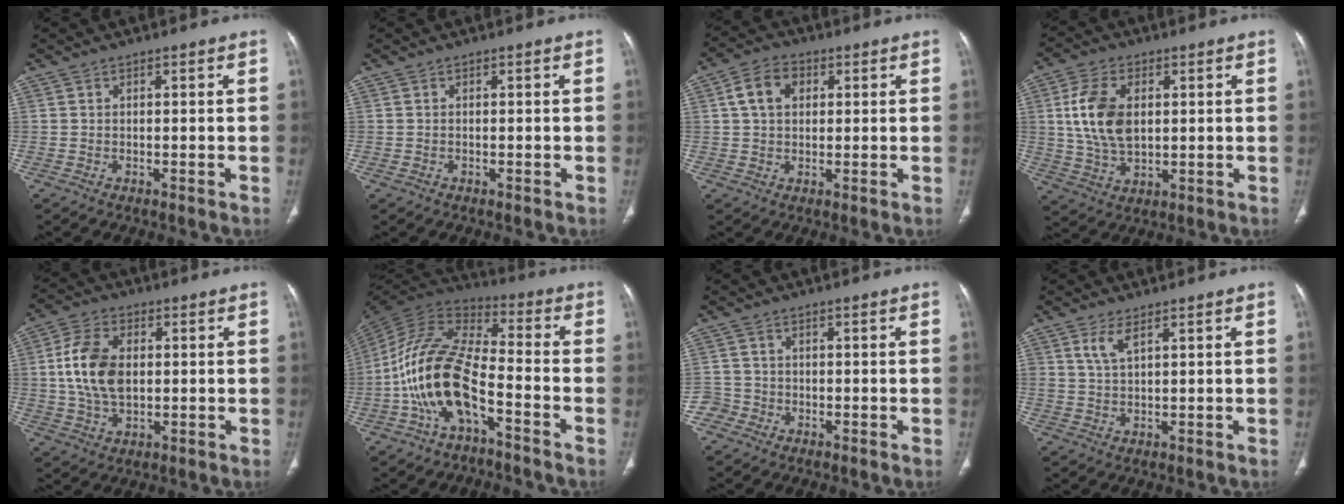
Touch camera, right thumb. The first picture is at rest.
{"total": 0.0}
{"total": 6.8, "force": [1.8, 5.0, 4.3], "torque": [-0.066, 0.009, 0.026]}
{"total": 11.4, "force": [2.0, 7.0, 8.8], "torque": [-0.168, -0.005, 0.042]}
{"total": 11.4, "force": [0.9, 7.2, 8.7], "torque": [-0.165, 0.005, 0.020]}
{"total": 17.3, "force": [-6.4, 7.9, 14.0], "torque": [-0.271, 0.064, -0.123]}
{"total": 2.7, "force": [-1.4, 2.3, -0.2], "torque": [0.015, 0.014, -0.034]}
{"total": 3.3, "force": [1.8, 1.2, 2.5], "torque": [-0.055, -0.004, 0.043]}